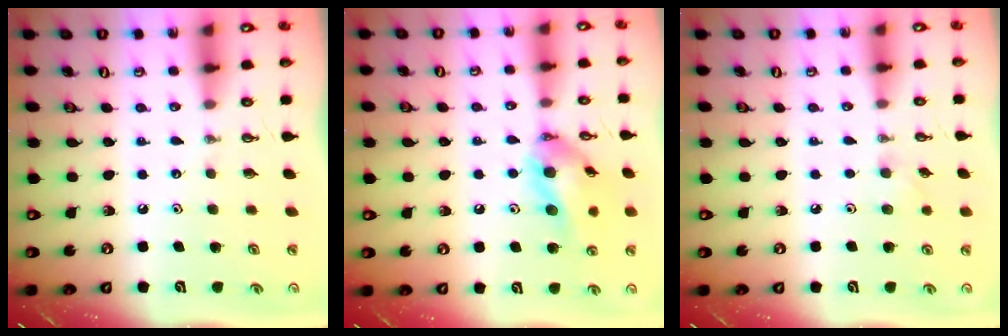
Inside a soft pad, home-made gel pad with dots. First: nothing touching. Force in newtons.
{"total": 14.1, "press": 13.6, "slide": 3.8}
{"total": 3.9, "press": 3.8, "slide": 0.8}